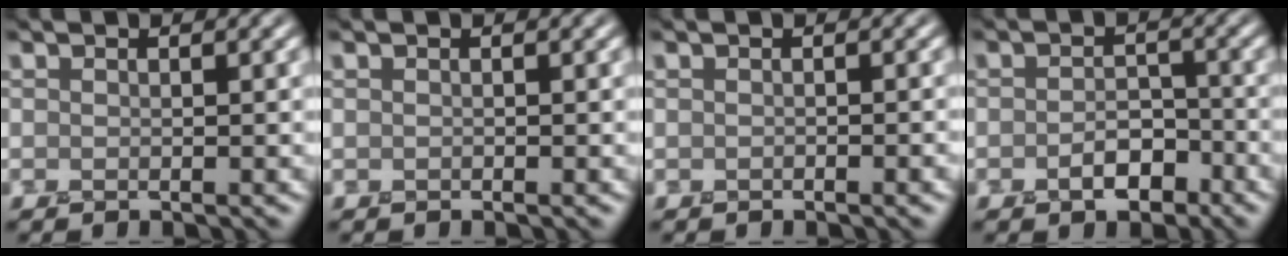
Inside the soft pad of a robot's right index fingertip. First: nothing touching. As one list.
[{"total": 0.0}, {"total": 1.2, "force": [-0.5, 0.5, 1.0], "torque": [0.001, 0.006, -0.006]}, {"total": 2.8, "force": [-1.5, 1.7, 1.6], "torque": [-0.021, 0.009, -0.026]}]